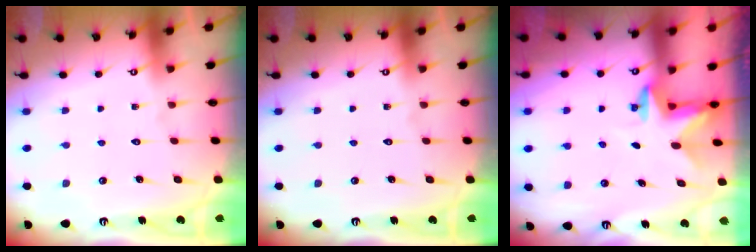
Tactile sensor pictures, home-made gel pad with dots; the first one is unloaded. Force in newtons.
{"total": 0.0}
{"total": 2.3, "press": 2.3, "slide": 0.4}